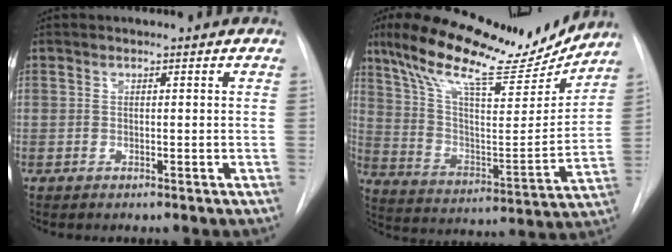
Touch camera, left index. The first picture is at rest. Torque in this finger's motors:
{"motor_torque": [1.06, -1.08, 0.43, 0.14]}